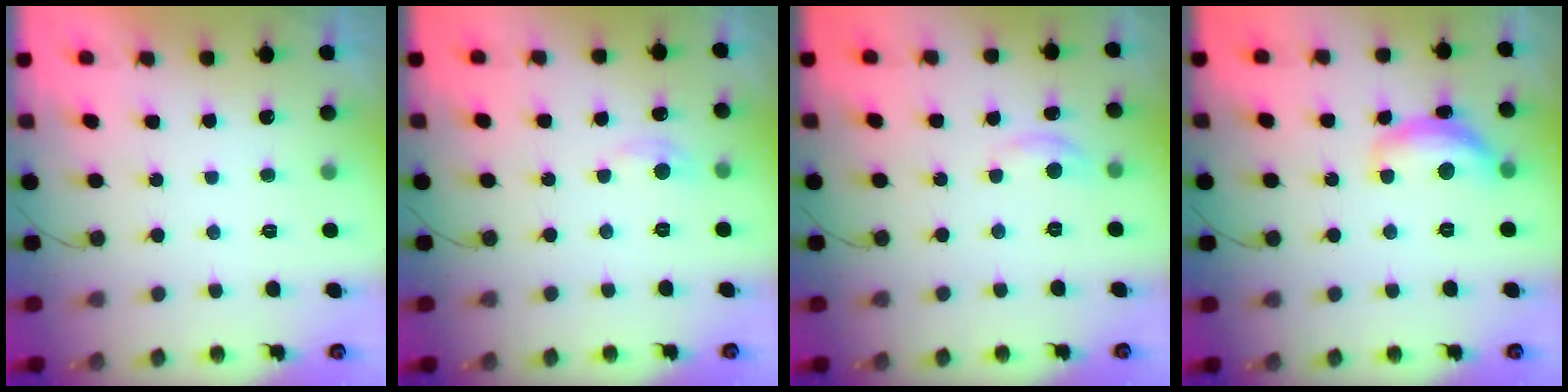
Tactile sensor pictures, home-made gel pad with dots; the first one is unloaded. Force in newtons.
{"total": 4.5, "press": 4.5, "slide": 0.6}
{"total": 3.3, "press": 3.2, "slide": 0.3}
{"total": 12.2, "press": 12.2, "slide": 0.6}